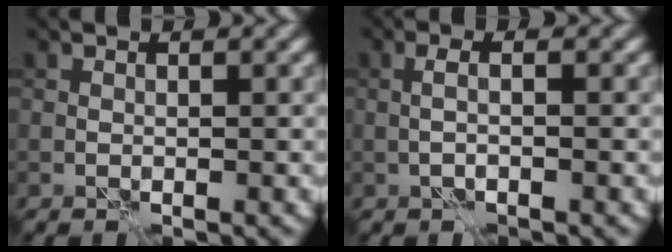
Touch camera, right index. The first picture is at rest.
{"total": 1.6, "force": [-0.2, 0.2, 1.6], "torque": [-0.036, 0.004, -0.007]}